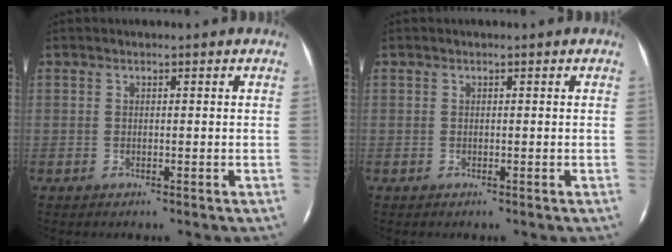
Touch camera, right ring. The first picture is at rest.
{"total": 0.0}